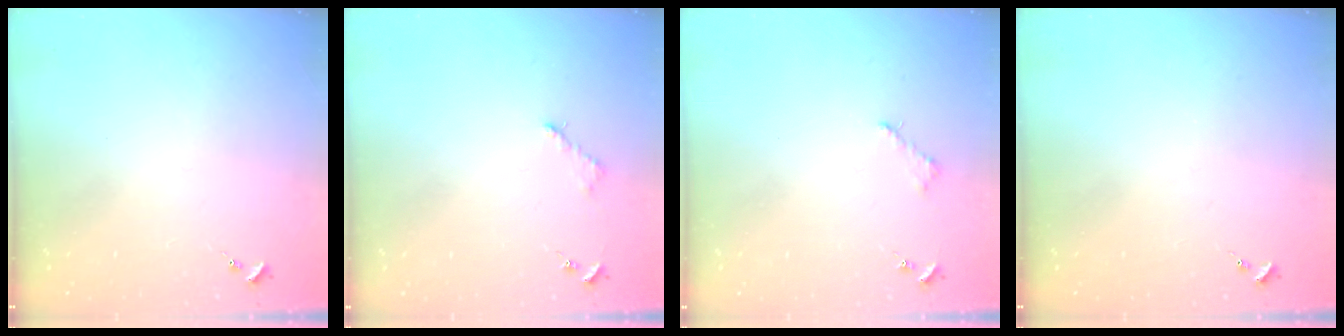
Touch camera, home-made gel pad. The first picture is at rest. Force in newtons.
{"total": 2.6, "press": 2.6, "slide": 0.4}
{"total": 2.6, "press": 2.5, "slide": 0.3}
{"total": 0.0}